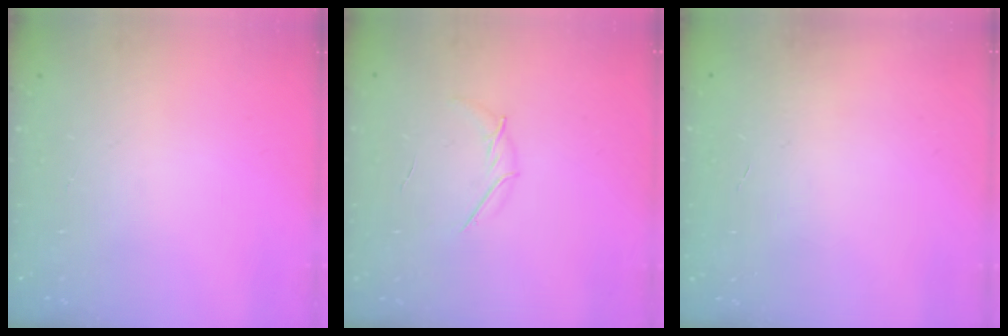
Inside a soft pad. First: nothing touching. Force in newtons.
{"total": 4.1, "press": 4.0, "slide": 1.0}
{"total": 0.6, "press": 0.6, "slide": 0.2}